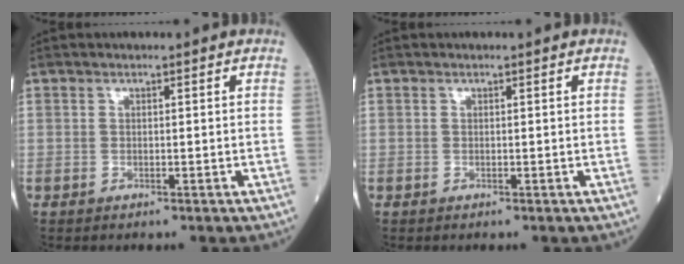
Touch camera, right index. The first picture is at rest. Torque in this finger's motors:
{"motor_torque": [0.00, 0.00, 0.00, -0.01]}